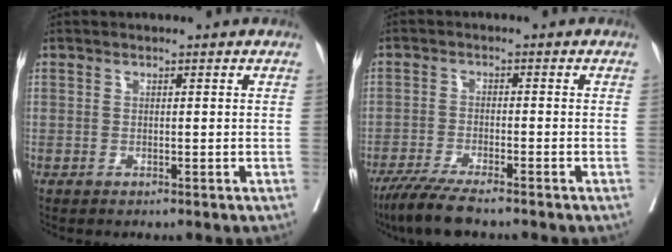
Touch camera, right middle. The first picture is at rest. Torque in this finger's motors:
{"motor_torque": [1.17, -0.97, 0.33, 0.17]}